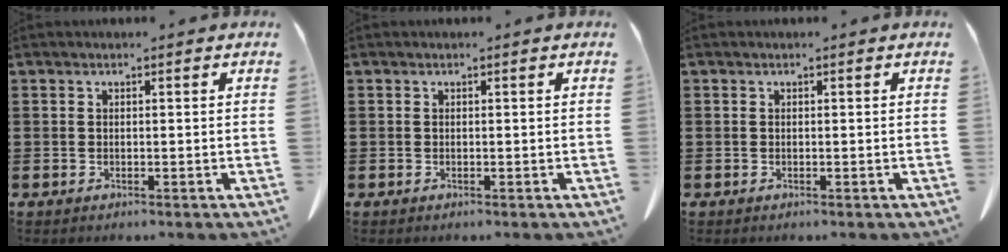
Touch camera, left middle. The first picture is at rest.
{"total": 0.0}
{"total": 0.0}